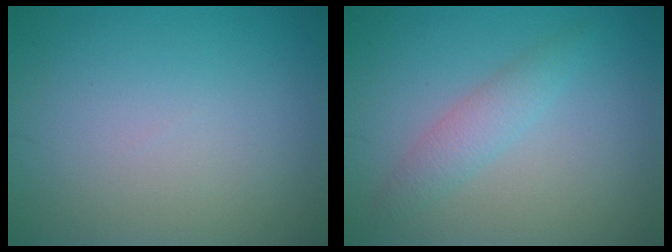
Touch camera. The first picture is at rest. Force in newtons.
{"total": 2.2, "press": 2.2, "slide": 0.1}